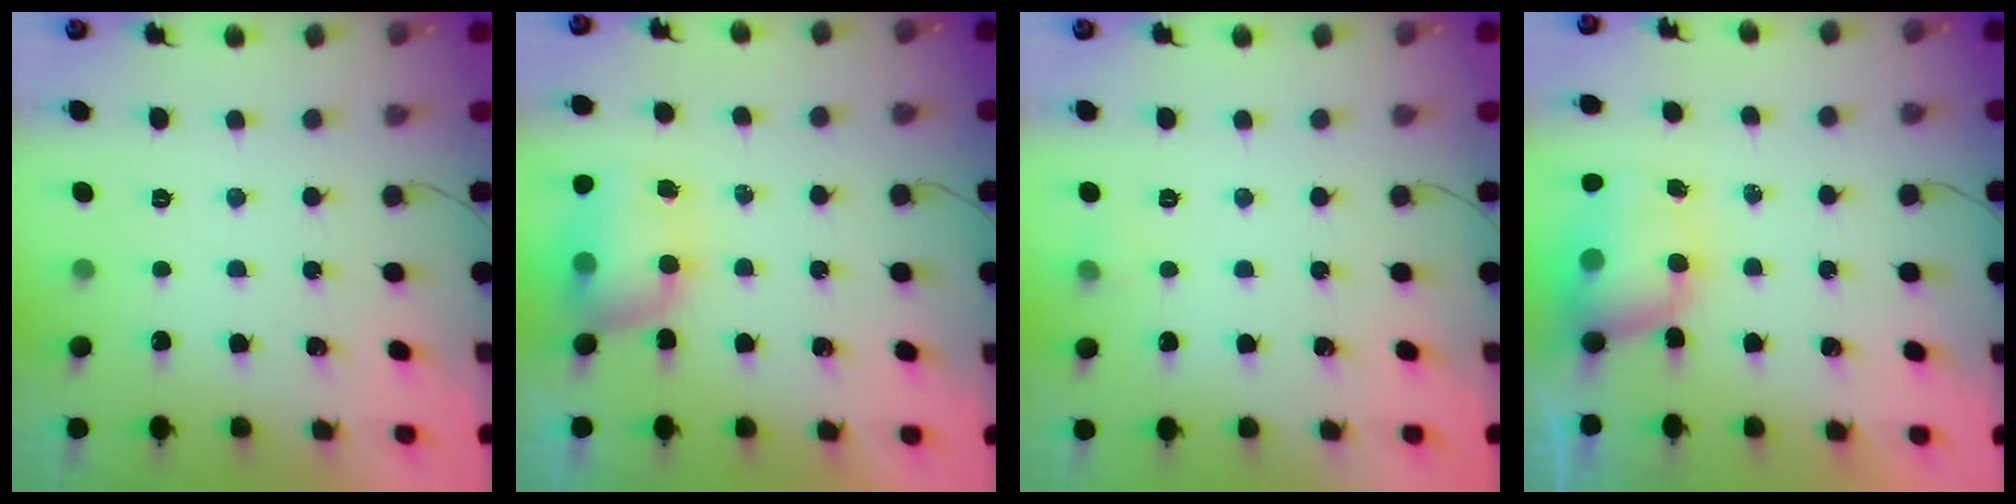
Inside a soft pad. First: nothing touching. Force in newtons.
{"total": 8.3, "press": 8.1, "slide": 1.8}
{"total": 7.2, "press": 3.7, "slide": 6.2}
{"total": 8.4, "press": 8.1, "slide": 2.3}